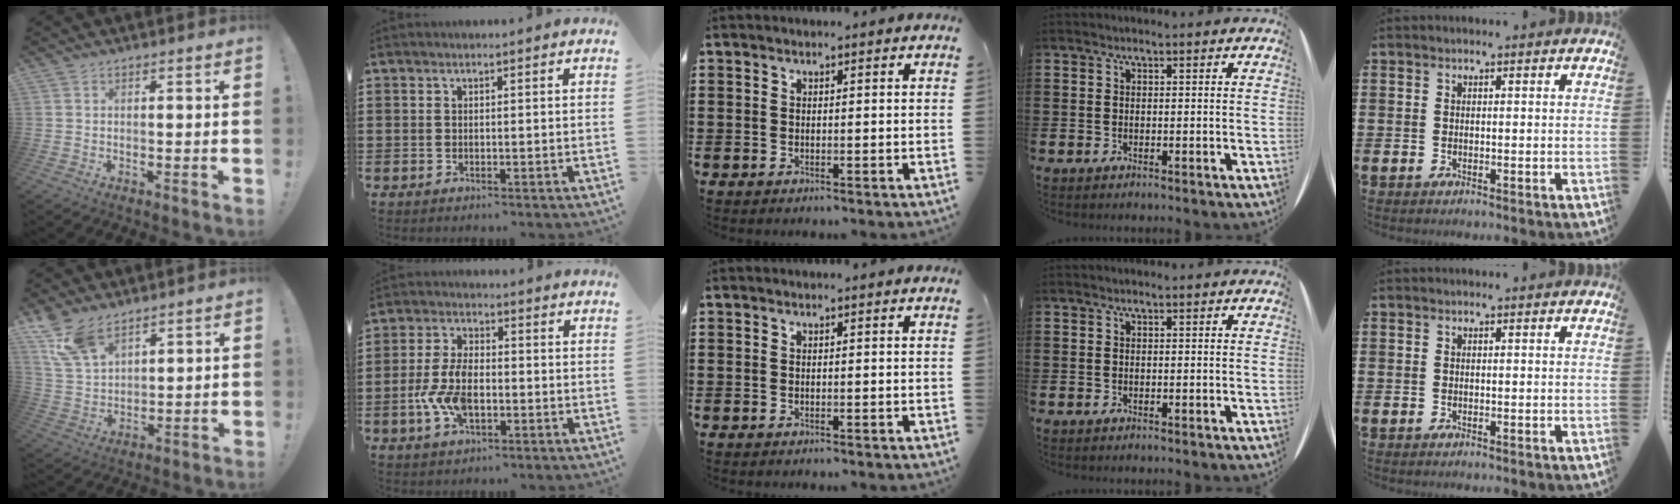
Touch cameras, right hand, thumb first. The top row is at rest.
{"thumb": {"total": 10.3, "force": [7.4, 5.1, 5.0], "torque": [-0.101, -0.035, 0.148]}, "index": {"total": 7.4, "force": [-1.8, 4.0, 5.9], "torque": [-0.146, -0.002, -0.041]}}